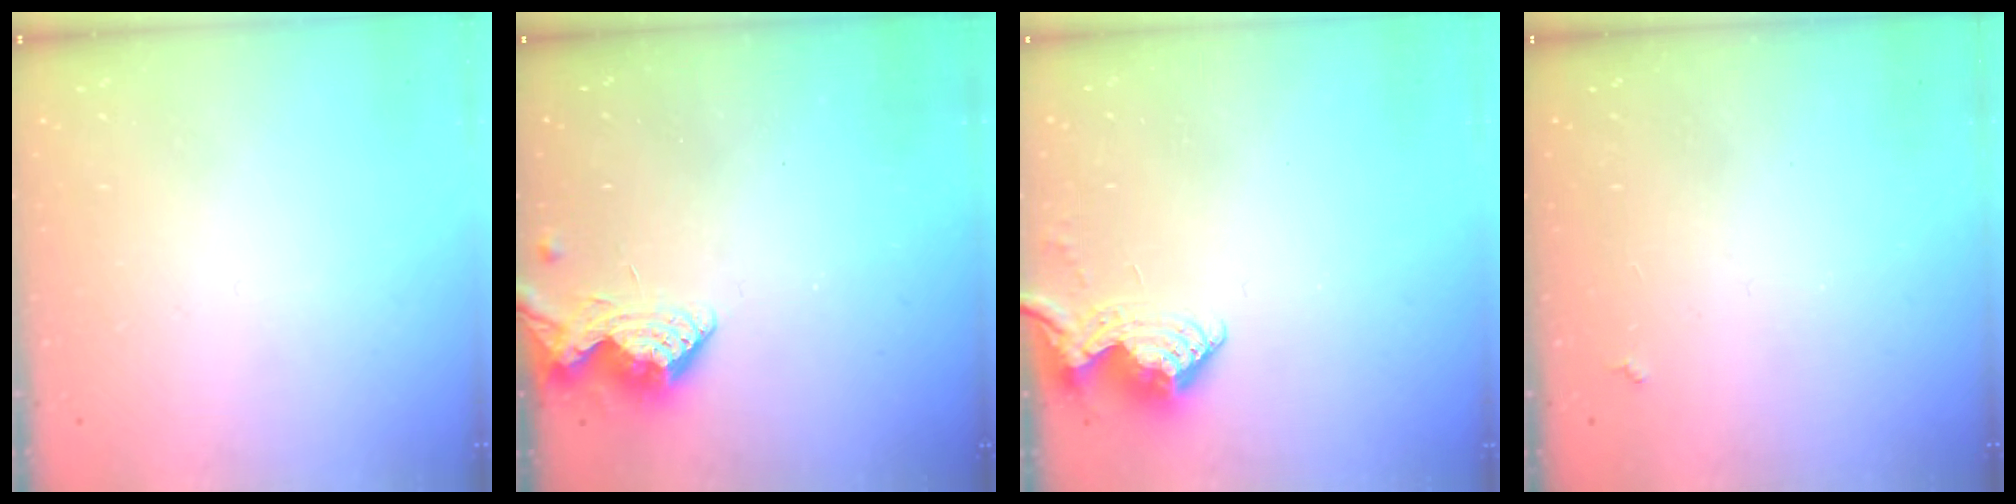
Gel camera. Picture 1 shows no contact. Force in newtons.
{"total": 7.6, "press": 7.6, "slide": 0.5}
{"total": 10.4, "press": 10.4, "slide": 0.2}
{"total": 1.7, "press": 1.7, "slide": 0.4}